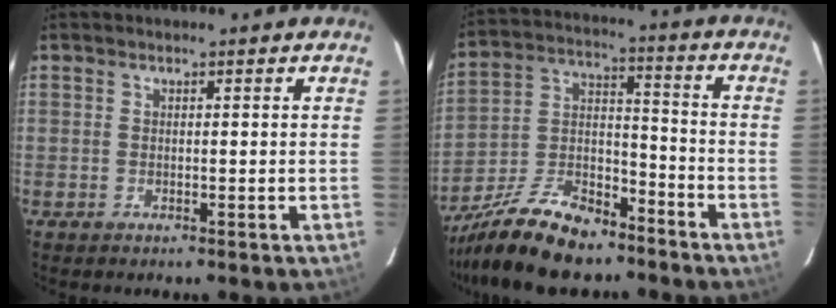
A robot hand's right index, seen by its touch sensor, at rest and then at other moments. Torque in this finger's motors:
{"motor_torque": [0.96, -1.18, 0.78, 0.10]}